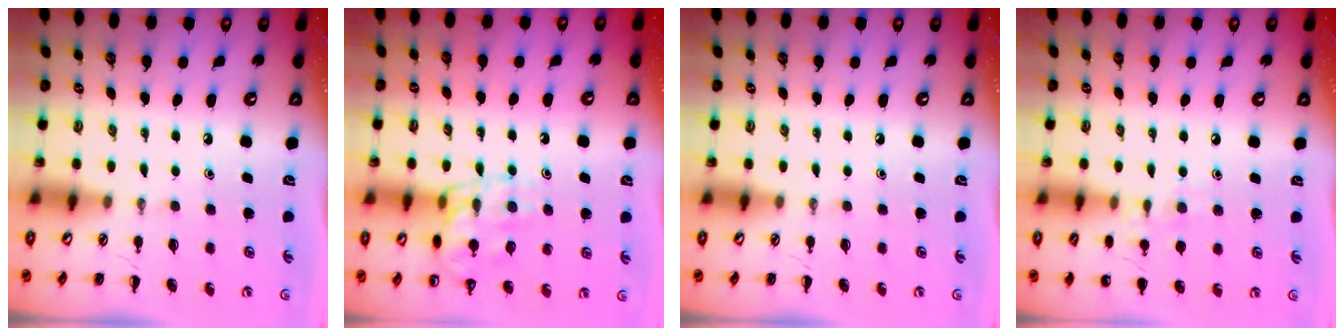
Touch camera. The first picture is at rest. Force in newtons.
{"total": 14.7, "press": 14.6, "slide": 1.7}
{"total": 0.0}
{"total": 7.5, "press": 7.2, "slide": 2.0}